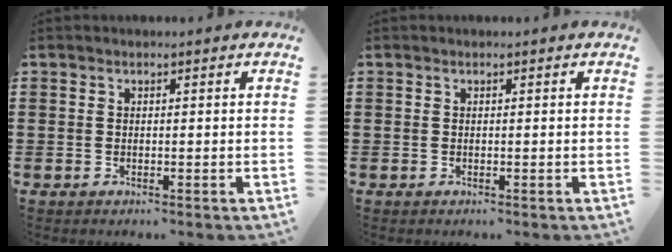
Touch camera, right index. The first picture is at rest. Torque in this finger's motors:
{"motor_torque": [-0.57, 1.57, 0.00, 0.00]}